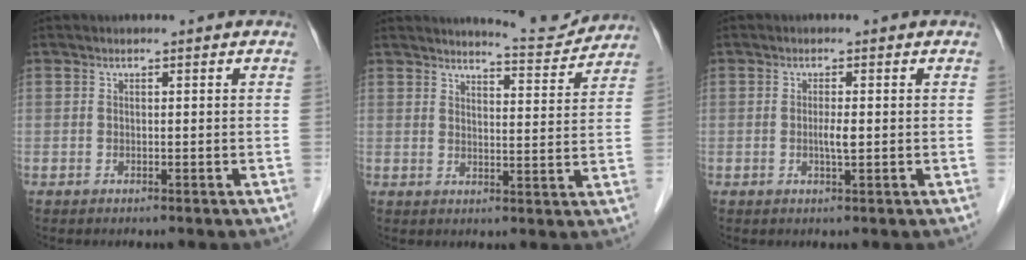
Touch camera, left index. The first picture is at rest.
{"total": 7.3, "force": [7.3, 0.1, 0.3], "torque": [-0.011, -0.015, 0.092]}
{"total": 1.7, "force": [-0.1, 0.2, 1.7], "torque": [-0.034, -0.001, -0.001]}